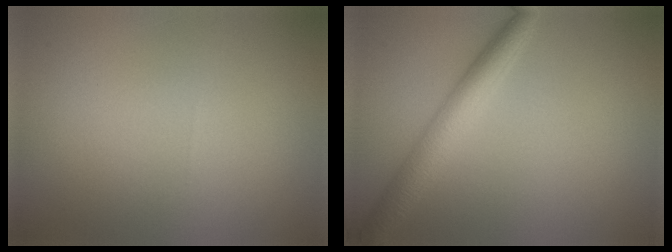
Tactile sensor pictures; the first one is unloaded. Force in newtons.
{"total": 3.8, "press": 3.8, "slide": 0.1}